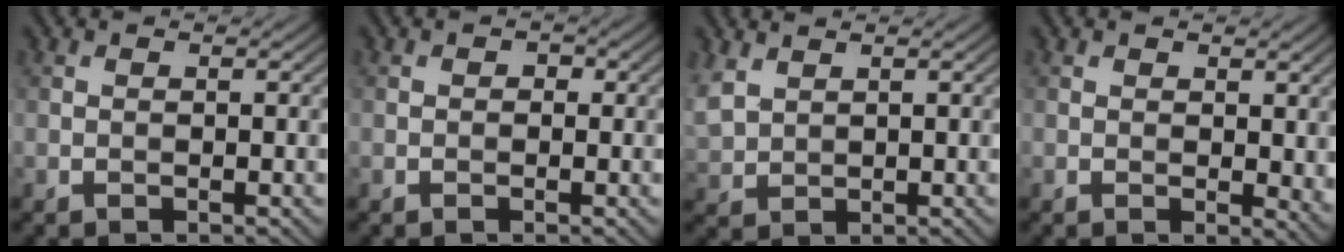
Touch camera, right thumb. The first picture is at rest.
{"total": 0.8, "force": [-0.1, 0.7, 0.3], "torque": [-0.001, -0.005, -0.005]}
{"total": 3.6, "force": [2.2, 2.1, 1.9], "torque": [-0.065, 0.005, 0.054]}
{"total": 2.4, "force": [0.8, 1.4, 1.7], "torque": [-0.021, -0.005, 0.015]}